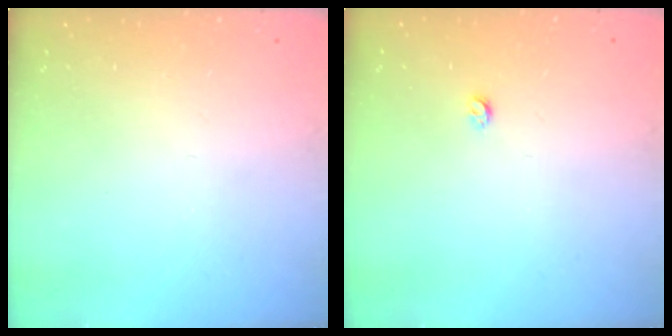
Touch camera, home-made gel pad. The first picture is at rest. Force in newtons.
{"total": 2.9, "press": 2.8, "slide": 0.5}